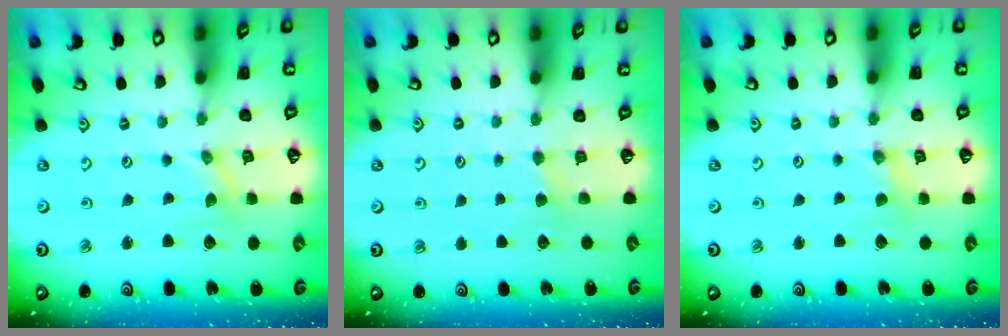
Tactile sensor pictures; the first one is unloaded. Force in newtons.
{"total": 2.3, "press": 2.2, "slide": 0.3}
{"total": 1.1, "press": 1.1, "slide": 0.2}